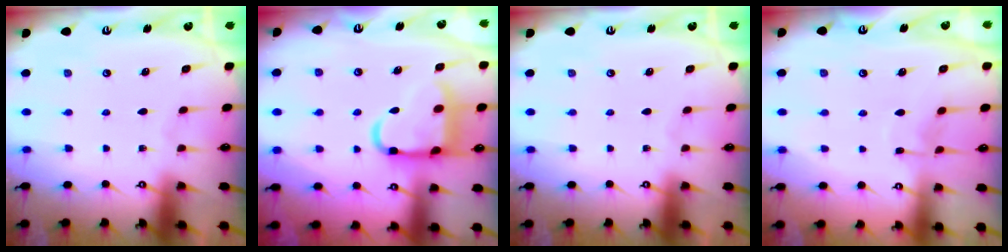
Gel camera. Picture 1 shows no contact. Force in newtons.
{"total": 13.6, "press": 13.5, "slide": 1.5}
{"total": 0.0}
{"total": 4.8, "press": 4.8, "slide": 0.5}